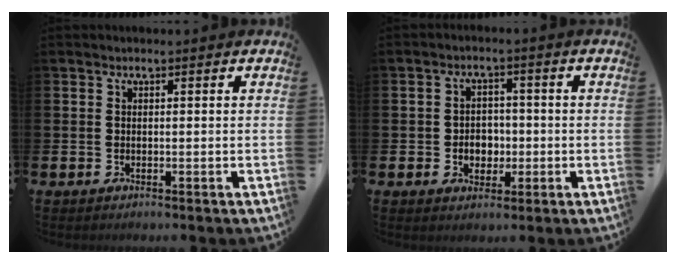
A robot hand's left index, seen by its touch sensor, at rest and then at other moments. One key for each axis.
{"total": 3.2, "fx": -0.6, "fy": 2.8, "fz": 1.5, "tx": -0.026, "ty": 0.001, "tz": -0.019}